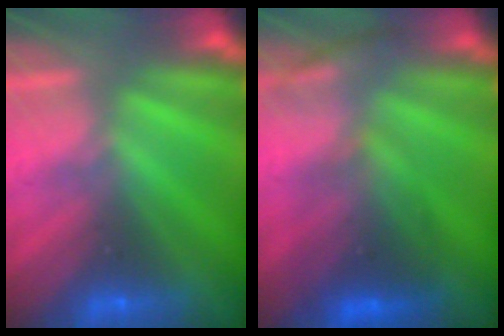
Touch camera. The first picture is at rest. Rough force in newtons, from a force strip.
{"total": 2.7}